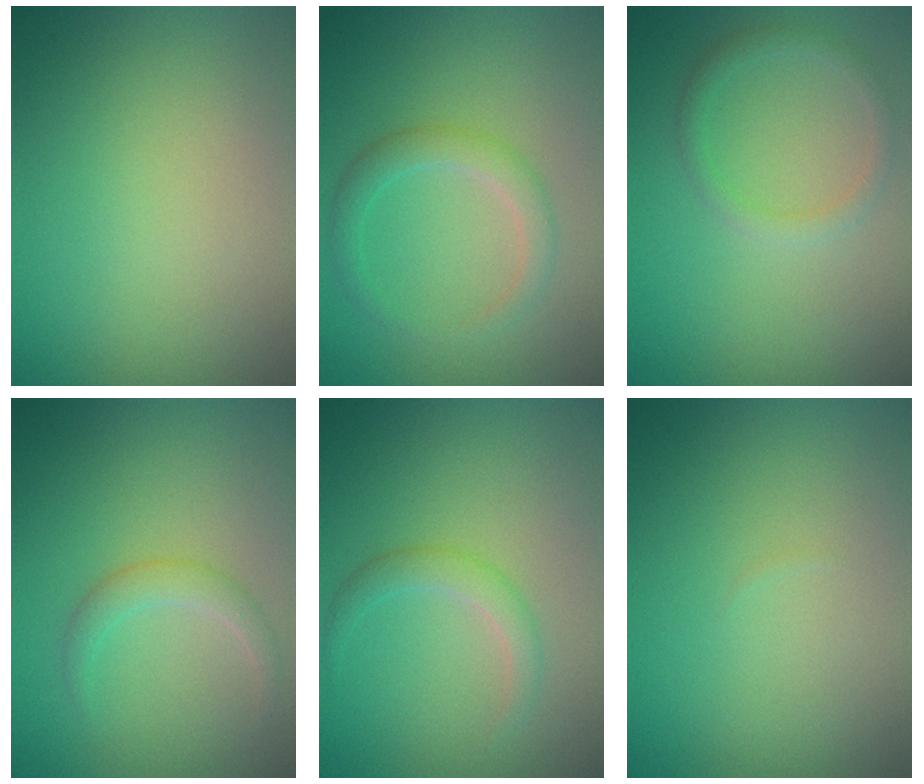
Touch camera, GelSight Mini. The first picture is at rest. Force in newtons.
{"total": 2.3, "press": 2.3, "slide": 0.0}
{"total": 1.5, "press": 1.5, "slide": 0.1}
{"total": 1.7, "press": 1.7, "slide": 0.1}
{"total": 1.9, "press": 1.9, "slide": 0.0}
{"total": 0.0}